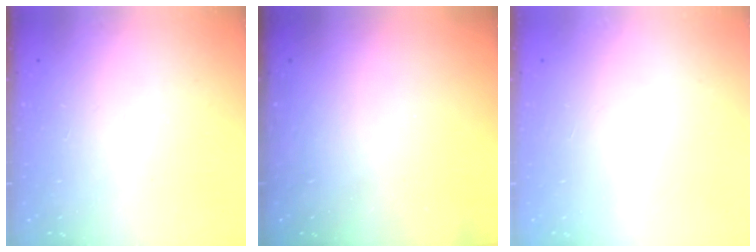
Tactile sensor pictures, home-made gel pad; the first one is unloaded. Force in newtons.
{"total": 0.0}
{"total": 0.0}